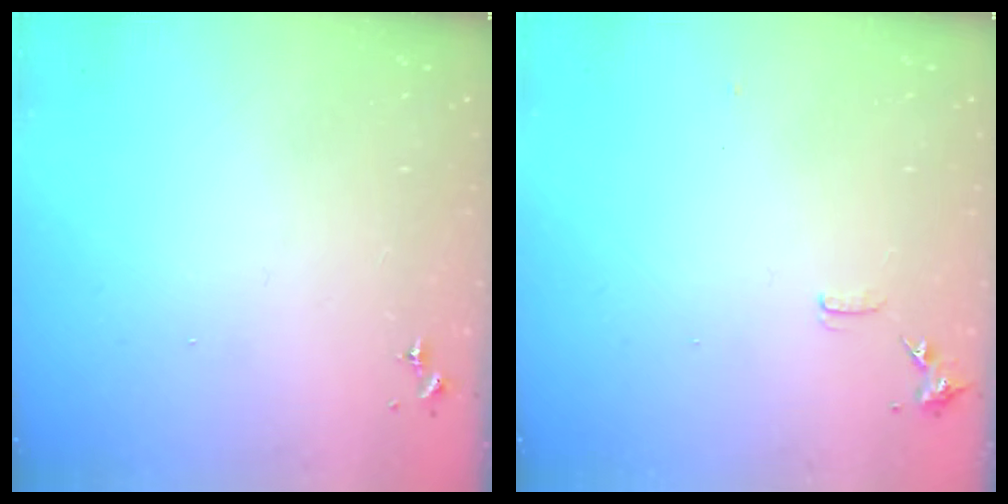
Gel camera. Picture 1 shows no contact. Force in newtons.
{"total": 6.8, "press": 6.7, "slide": 0.9}